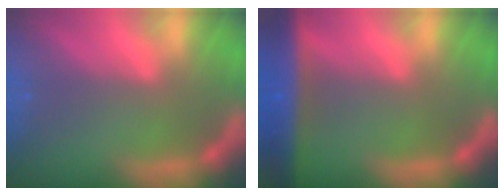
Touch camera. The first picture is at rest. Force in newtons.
{"total": 9.0}